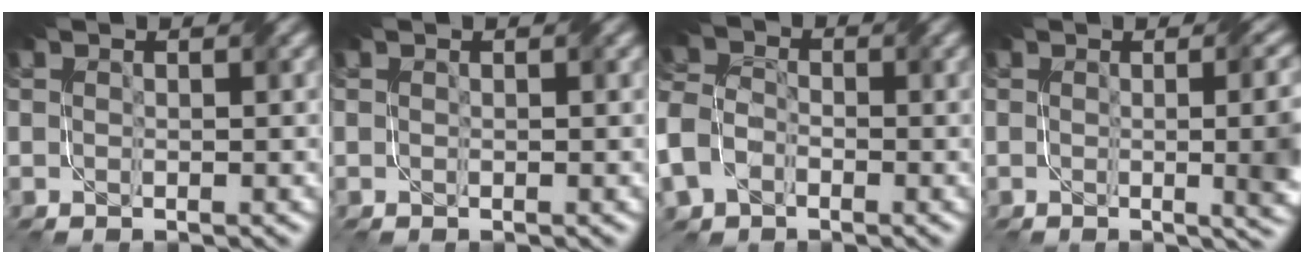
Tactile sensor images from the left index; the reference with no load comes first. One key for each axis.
{"total": 0.0}
{"total": 7.6, "fx": -3.0, "fy": 5.6, "fz": 4.2, "tx": -0.097, "ty": -0.012, "tz": -0.065}
{"total": 9.8, "fx": -0.2, "fy": 4.2, "fz": 8.8, "tx": -0.055, "ty": 0.003, "tz": -0.004}